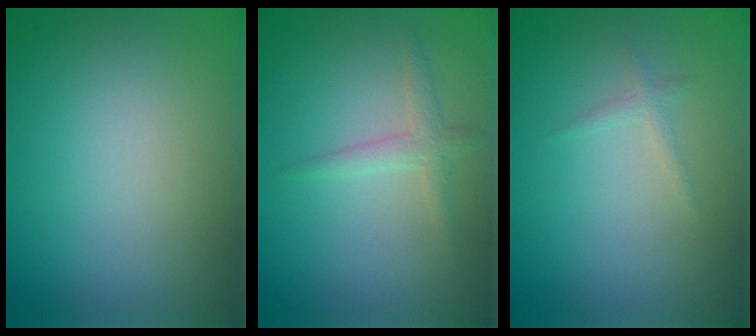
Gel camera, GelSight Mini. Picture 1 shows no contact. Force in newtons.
{"total": 1.6, "press": 1.6, "slide": 0.1}
{"total": 0.8, "press": 0.8, "slide": 0.1}